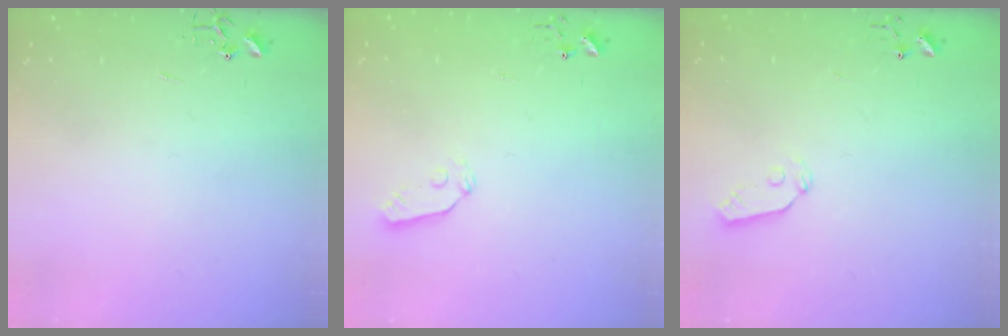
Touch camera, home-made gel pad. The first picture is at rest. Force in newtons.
{"total": 3.9, "press": 3.8, "slide": 0.6}
{"total": 5.3, "press": 5.2, "slide": 0.3}